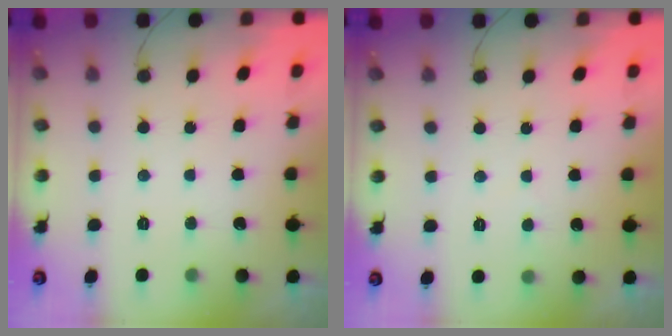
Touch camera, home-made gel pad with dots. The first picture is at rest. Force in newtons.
{"total": 2.6, "press": 2.6, "slide": 0.3}